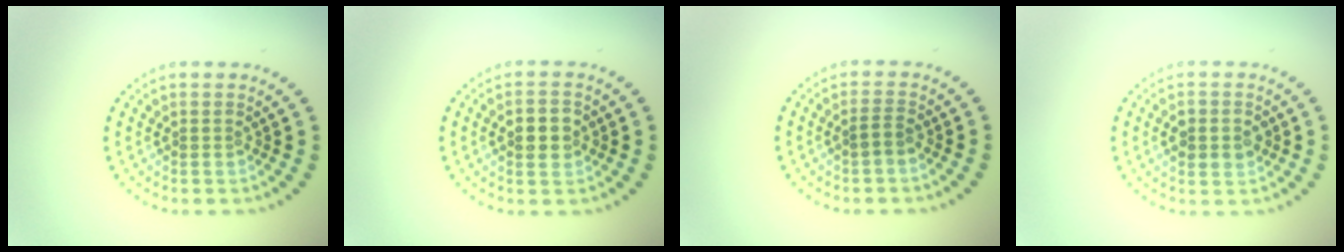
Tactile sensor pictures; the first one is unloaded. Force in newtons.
{"total": 2.6, "press": 2.6, "slide": 0.2}
{"total": 0.8, "press": 0.6, "slide": 0.6}
{"total": 2.9, "press": 2.9, "slide": 0.1}